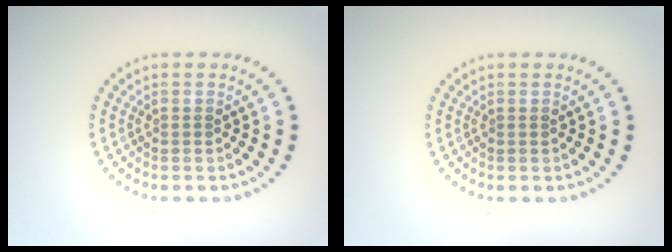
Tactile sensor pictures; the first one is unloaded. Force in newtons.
{"total": 0.0}